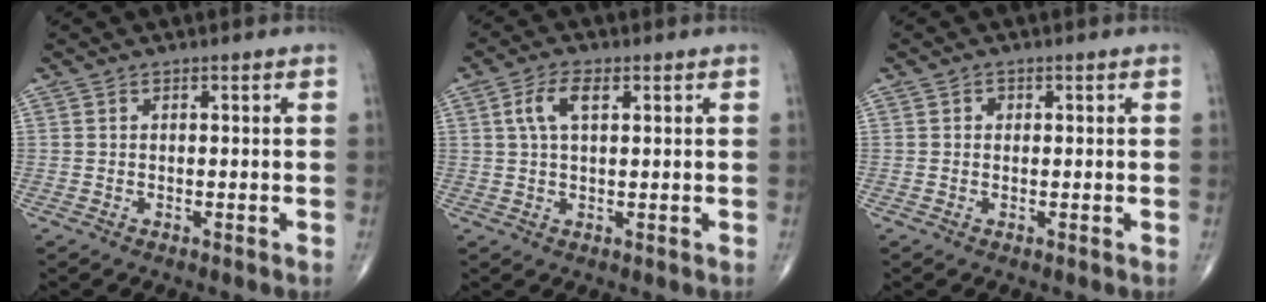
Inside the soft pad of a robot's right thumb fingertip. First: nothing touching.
{"total": 5.0, "force": [1.6, 2.3, 4.2], "torque": [-0.089, 0.009, 0.032]}
{"total": 0.8, "force": [0.1, 0.8, 0.3], "torque": [0.000, 0.002, 0.001]}